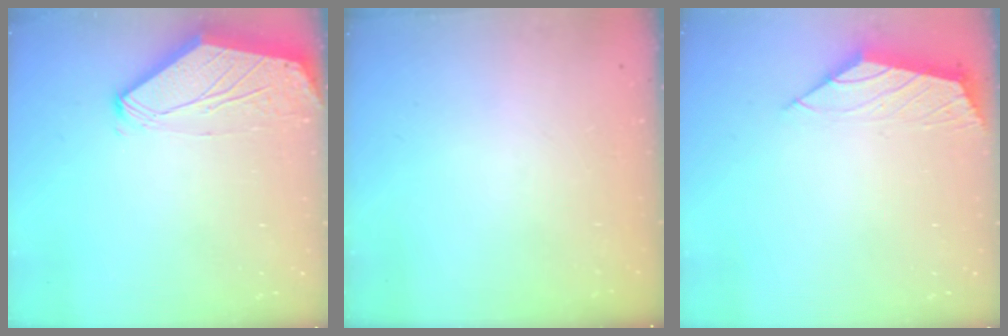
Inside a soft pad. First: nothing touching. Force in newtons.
{"total": 0.0}
{"total": 2.1, "press": 2.0, "slide": 0.5}